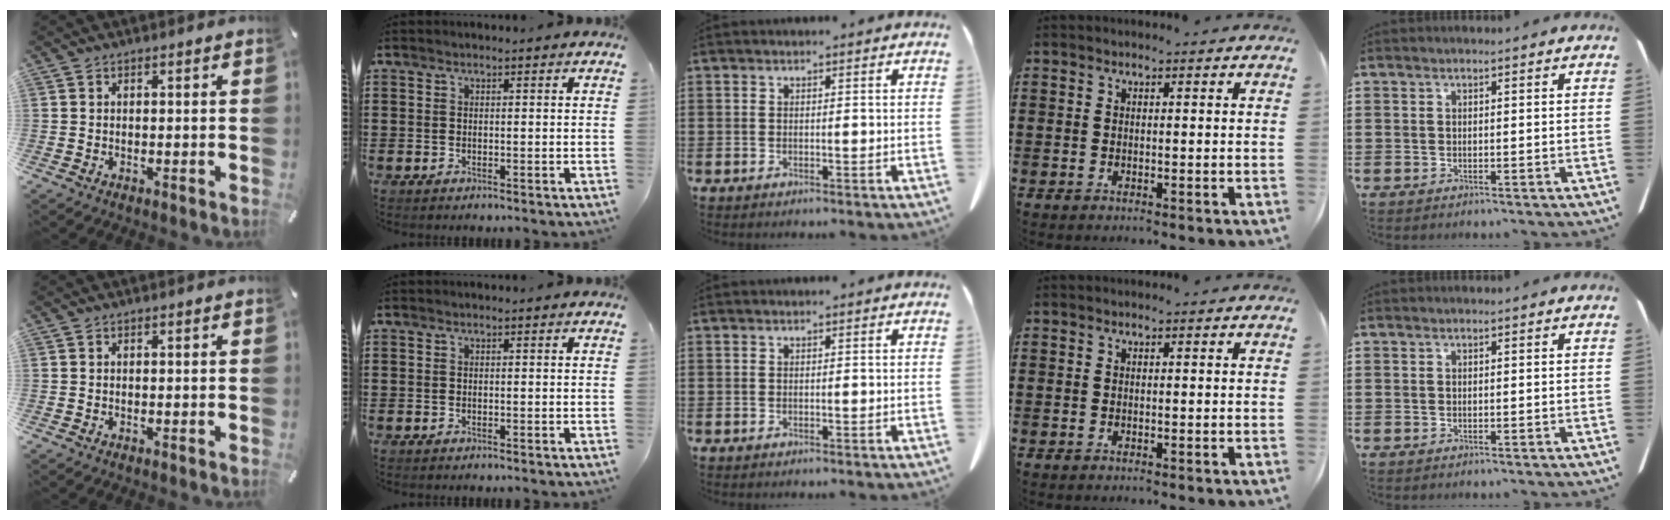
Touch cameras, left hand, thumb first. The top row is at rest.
{}